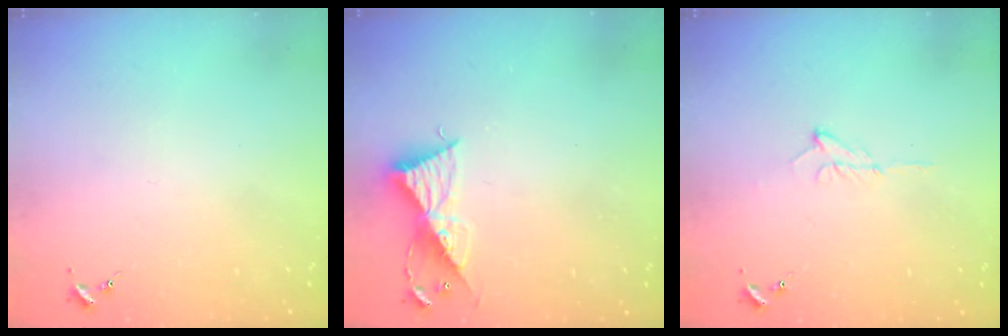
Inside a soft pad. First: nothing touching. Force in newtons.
{"total": 9.3, "press": 9.3, "slide": 0.7}
{"total": 6.5, "press": 6.5, "slide": 0.8}